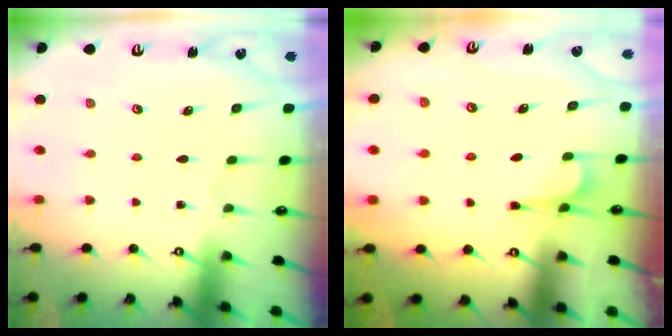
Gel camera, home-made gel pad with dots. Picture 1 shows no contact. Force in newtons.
{"total": 2.4, "press": 2.3, "slide": 0.8}